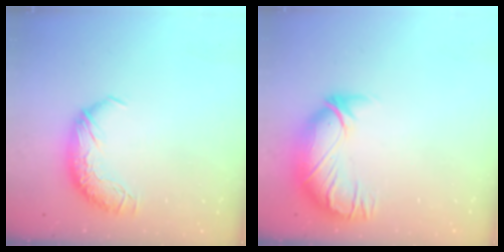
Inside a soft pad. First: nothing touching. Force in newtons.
{"total": 2.9, "press": 0.4, "slide": 2.9}